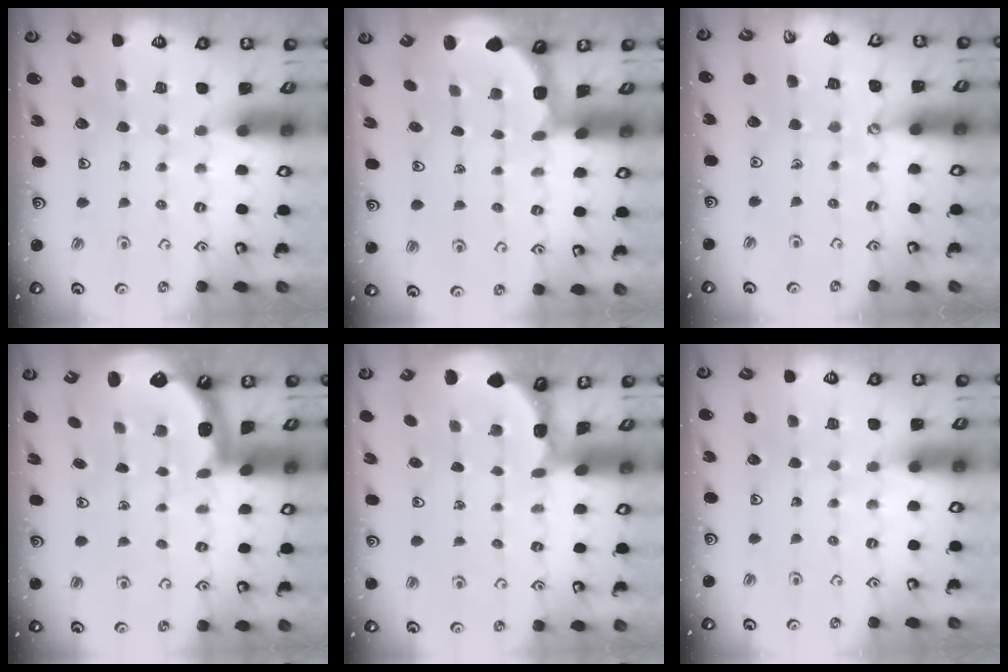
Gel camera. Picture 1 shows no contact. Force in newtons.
{"total": 2.5, "press": 1.9, "slide": 1.6}
{"total": 3.6, "press": 3.6, "slide": 0.5}
{"total": 1.4, "press": 1.3, "slide": 0.6}
{"total": 1.2, "press": 1.2, "slide": 0.1}
{"total": 0.0}